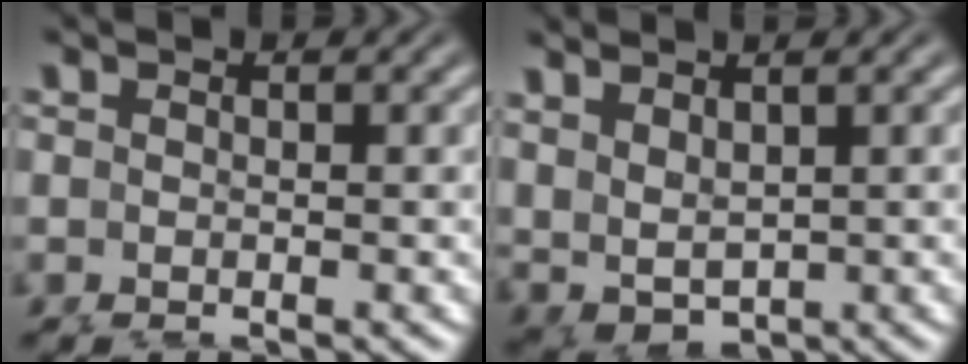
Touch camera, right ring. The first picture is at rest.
{"total": 2.0, "force": [1.9, 0.4, 0.5], "torque": [-0.009, -0.003, 0.052]}